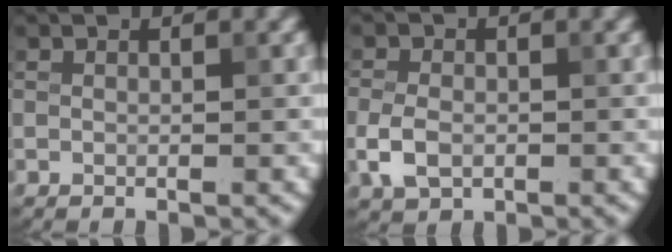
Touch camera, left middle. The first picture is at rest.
{"total": 3.1, "force": [-0.9, 2.2, 2.0], "torque": [-0.047, -0.005, -0.022]}